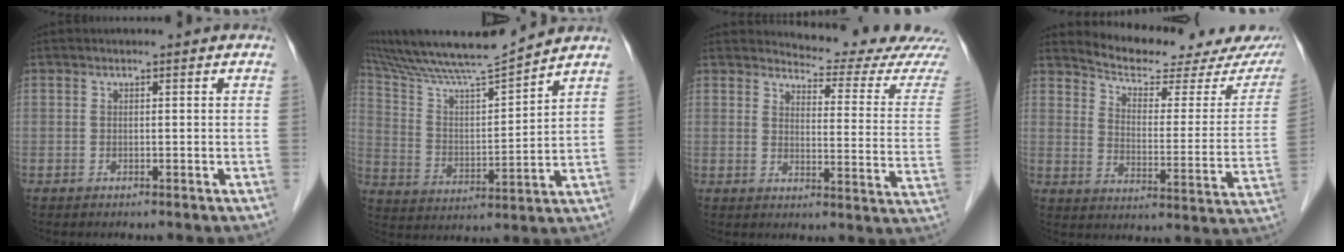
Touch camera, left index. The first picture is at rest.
{"total": 14.5, "force": [13.3, -0.9, 5.7], "torque": [-0.110, -0.002, 0.233]}
{"total": 13.4, "force": [13.2, -0.1, 2.1], "torque": [-0.021, -0.101, 0.137]}
{"total": 17.4, "force": [16.3, 2.6, 5.3], "torque": [-0.061, -0.058, 0.202]}